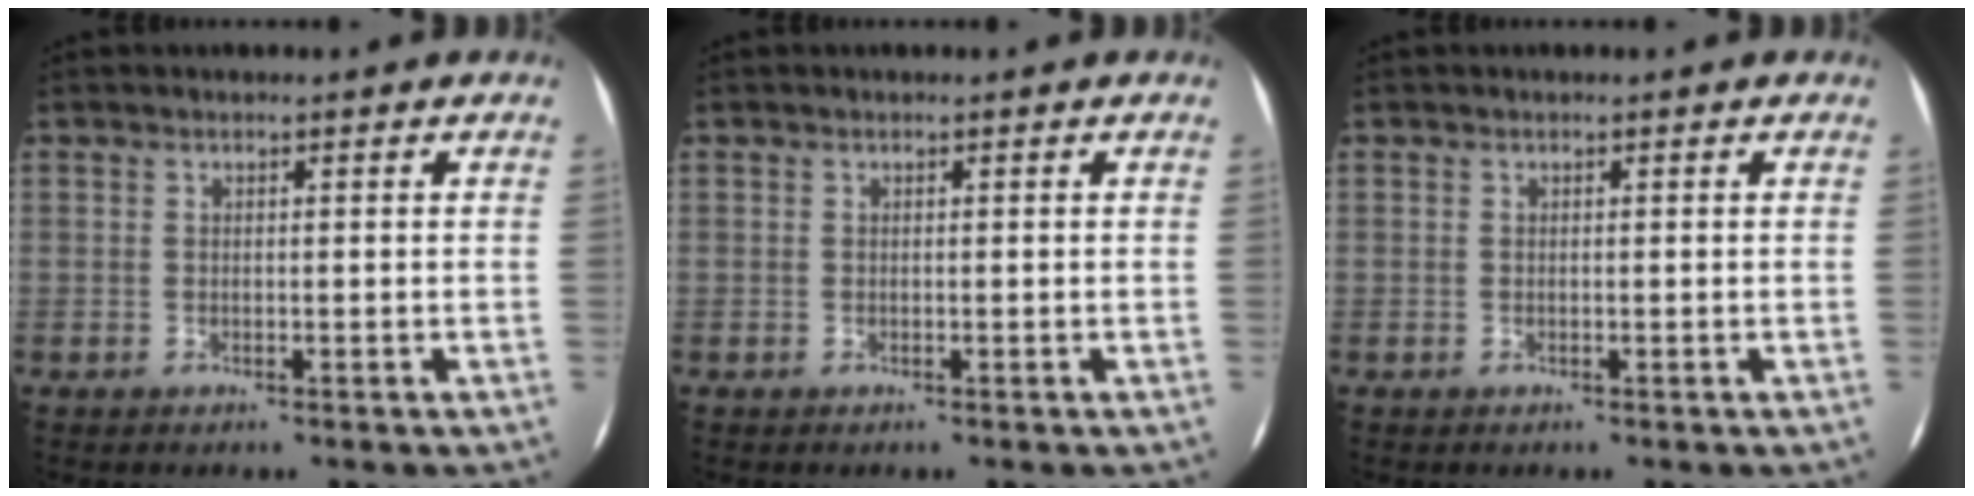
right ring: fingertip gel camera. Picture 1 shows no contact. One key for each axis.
{"total": 0.0}
{"total": 0.0}